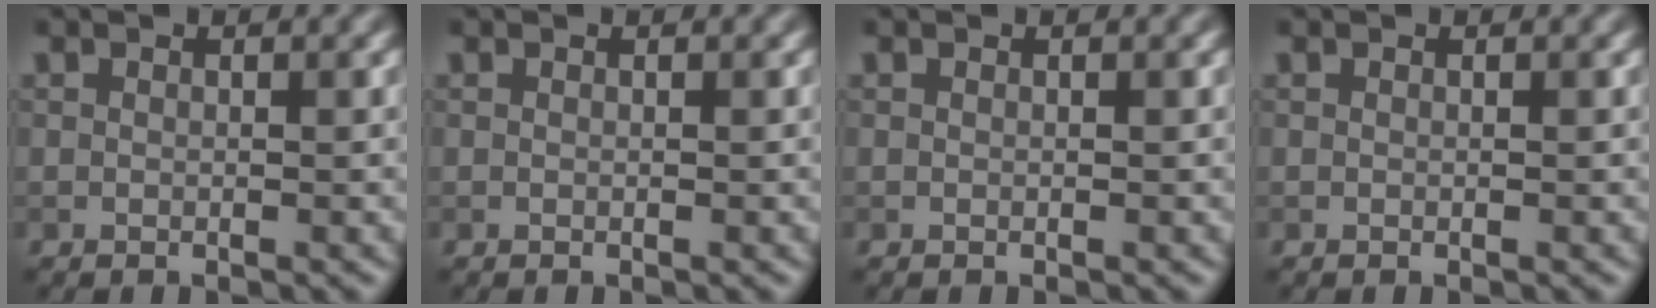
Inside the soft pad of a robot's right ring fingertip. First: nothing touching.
{"total": 0.0}
{"total": 0.0}
{"total": 0.0}